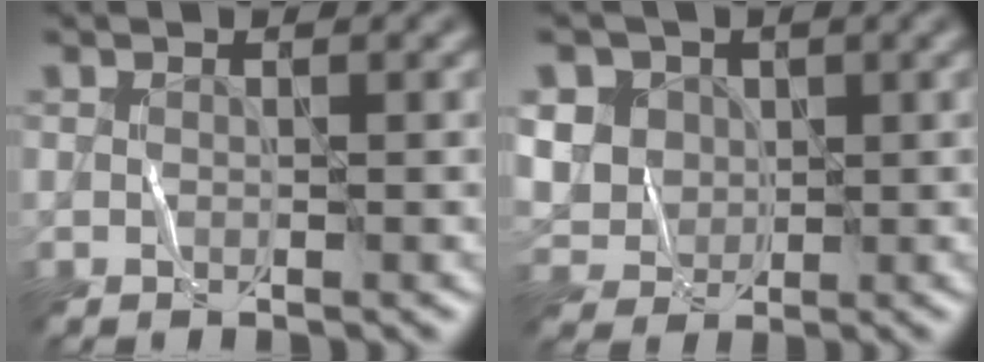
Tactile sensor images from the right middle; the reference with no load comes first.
{"total": 6.6, "force": [1.7, 5.6, 2.9], "torque": [-0.071, 0.019, 0.024]}